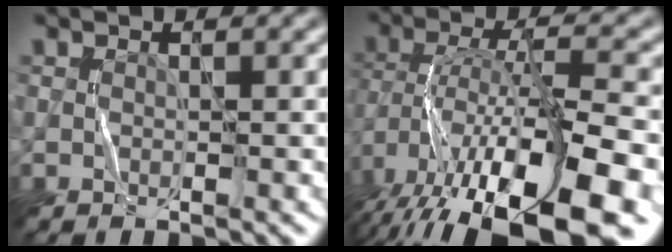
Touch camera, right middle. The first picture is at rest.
{"total": 16.1, "force": [-7.9, 5.1, 13.1], "torque": [-0.238, -0.005, -0.123]}